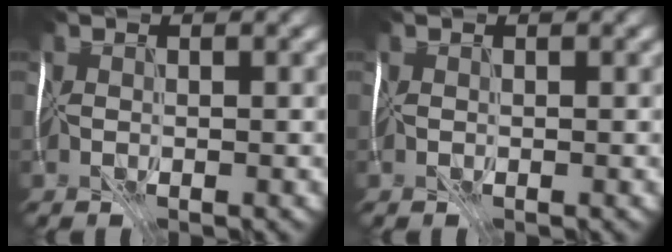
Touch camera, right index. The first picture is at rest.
{"total": 0.0}